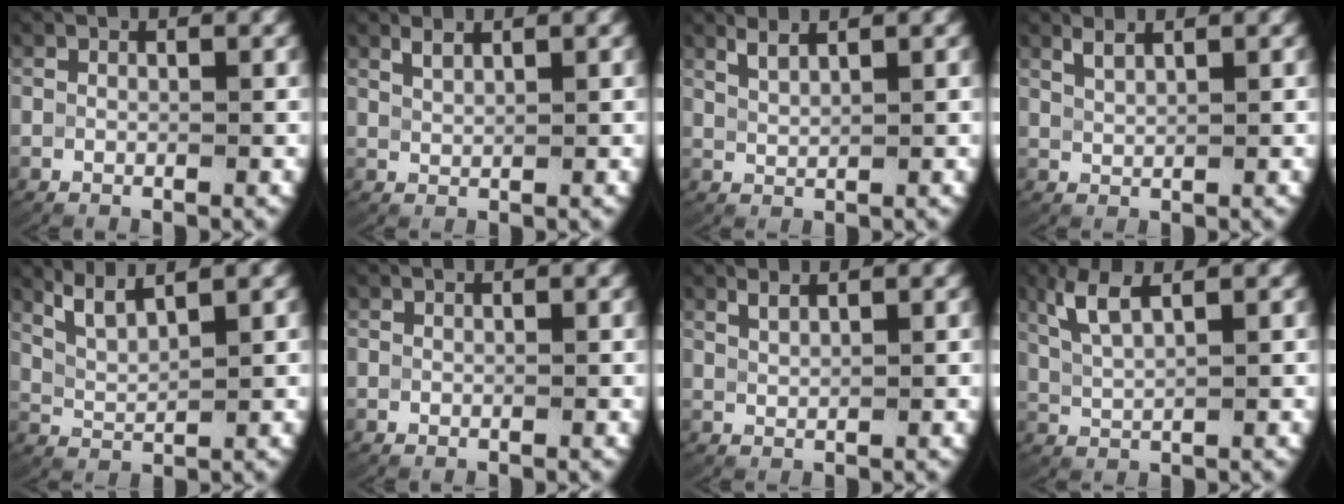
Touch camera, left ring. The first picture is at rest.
{"total": 1.4, "force": [1.3, -0.1, 0.5], "torque": [-0.014, -0.001, 0.031]}
{"total": 2.1, "force": [1.8, 0.2, 1.0], "torque": [-0.027, -0.002, 0.040]}
{"total": 1.7, "force": [1.5, 0.1, 0.8], "torque": [-0.022, 0.000, 0.034]}
{"total": 4.2, "force": [2.9, 1.9, 2.4], "torque": [-0.061, -0.005, 0.052]}
{"total": 0.0}
{"total": 1.5, "force": [1.4, -0.1, 0.5], "torque": [-0.015, 0.000, 0.031]}
{"total": 4.1, "force": [2.0, 1.7, 3.1], "torque": [-0.079, -0.001, 0.045]}